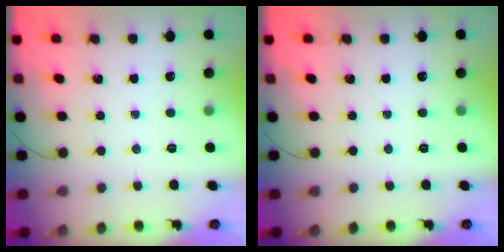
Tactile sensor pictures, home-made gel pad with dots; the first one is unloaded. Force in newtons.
{"total": 0.0}